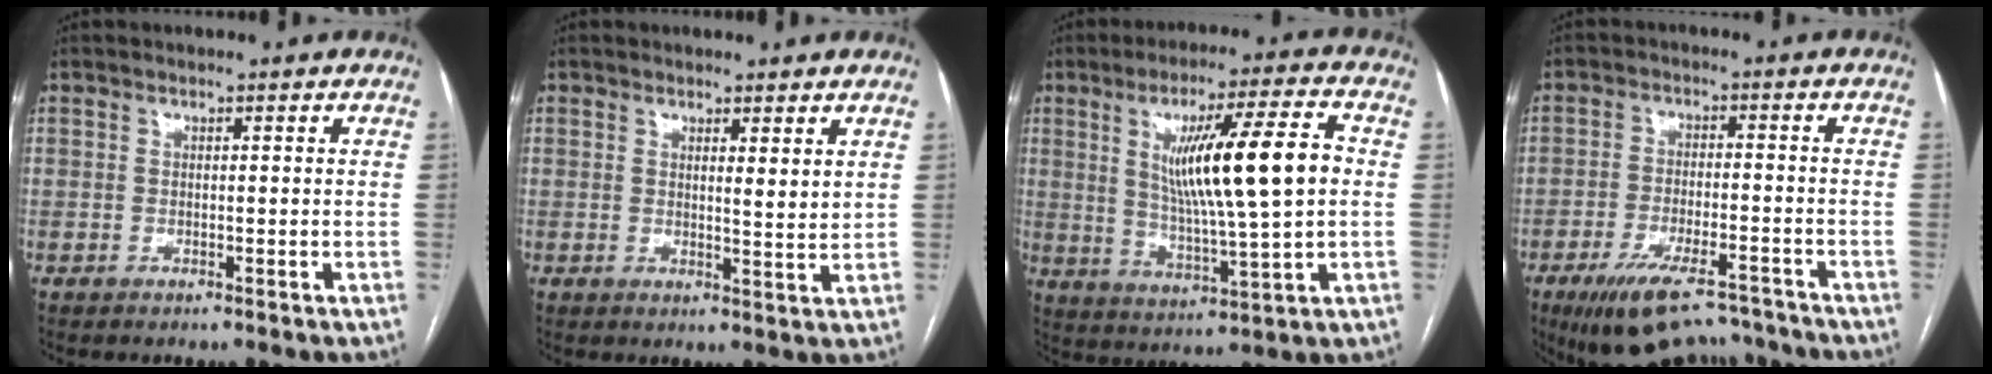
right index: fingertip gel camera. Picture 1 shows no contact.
{"total": 2.6, "force": [1.5, 0.2, 2.1], "torque": [-0.035, -0.013, 0.024]}
{"total": 15.4, "force": [2.4, 0.7, 15.2], "torque": [-0.258, 0.004, 0.044]}
{"total": 12.9, "force": [-10.7, 3.5, 6.3], "torque": [-0.106, 0.002, -0.166]}